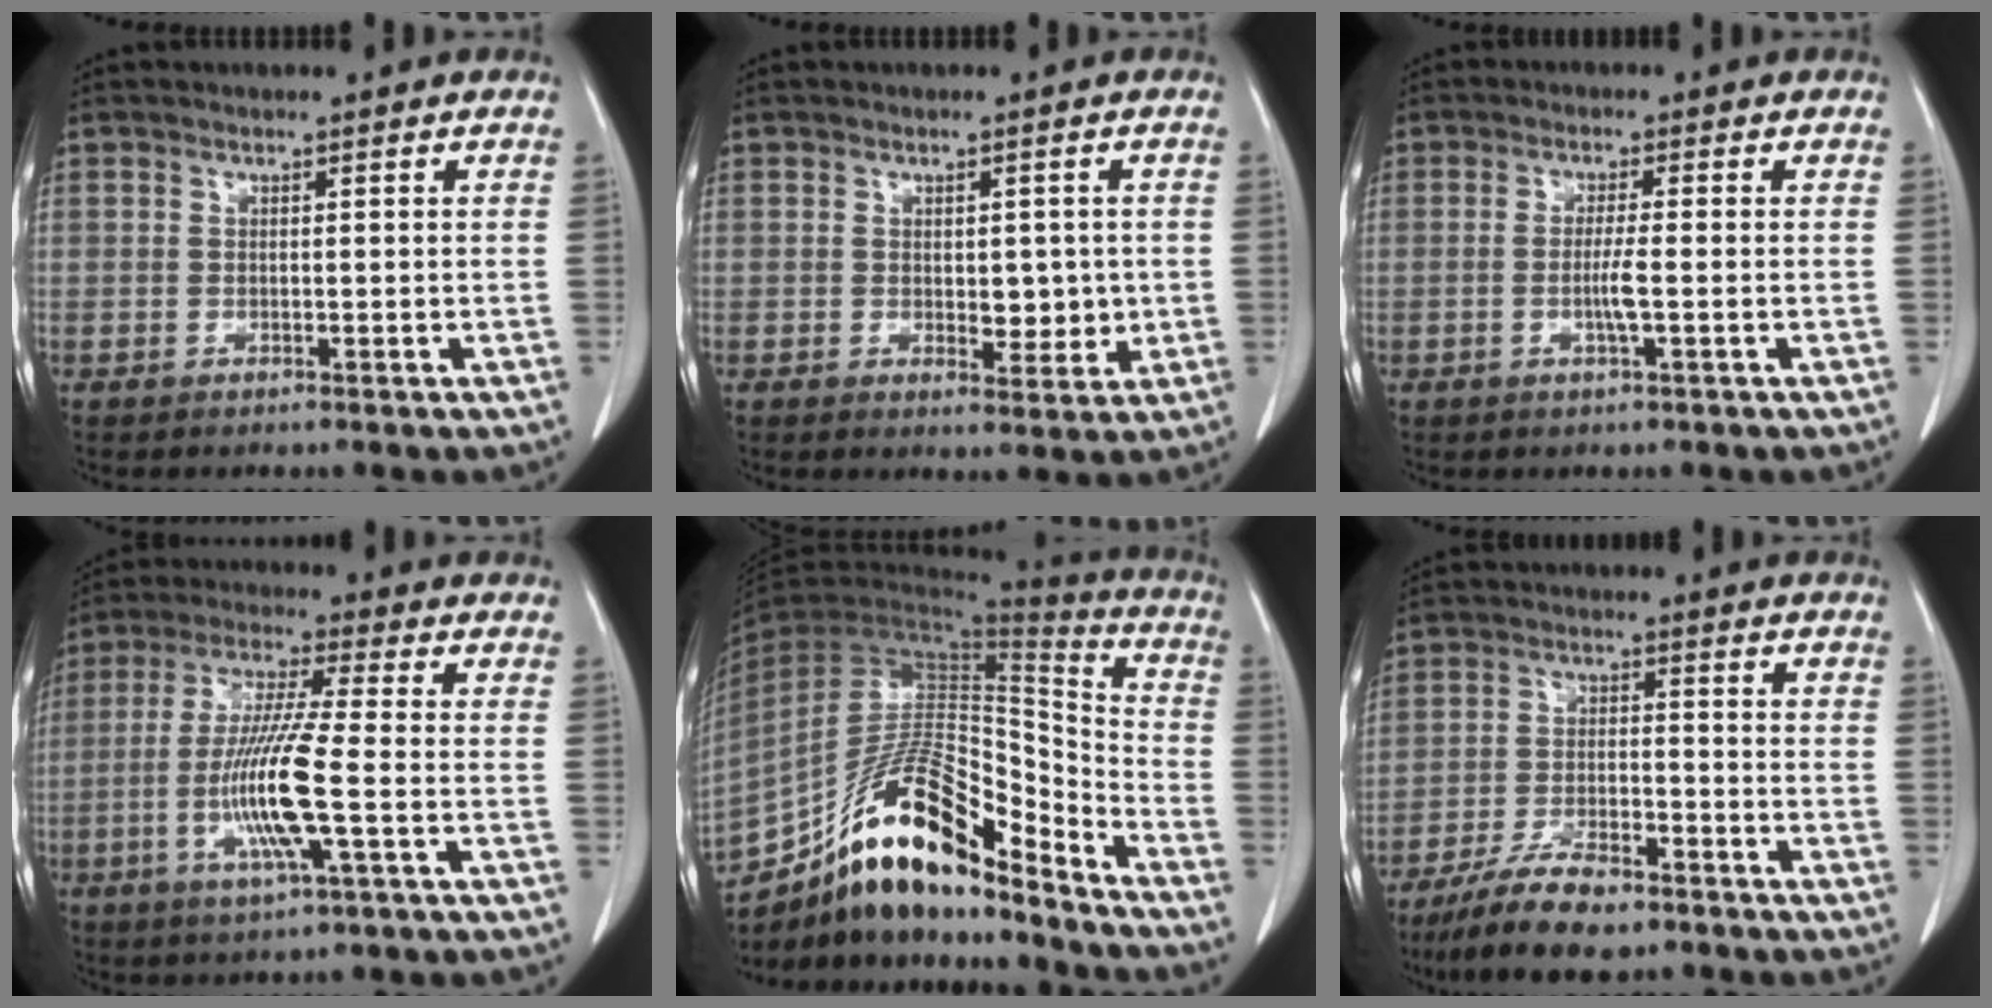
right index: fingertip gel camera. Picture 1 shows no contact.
{"total": 4.5, "force": [-0.2, 2.4, 3.8], "torque": [-0.044, -0.006, 0.005]}
{"total": 4.4, "force": [-1.0, 0.0, 4.3], "torque": [-0.085, -0.006, -0.020]}
{"total": 12.0, "force": [-2.9, 0.0, 11.7], "torque": [-0.236, -0.012, -0.062]}
{"total": 21.5, "force": [-15.7, 5.7, 13.6], "torque": [-0.250, 0.017, -0.274]}
{"total": 10.4, "force": [-8.2, 2.5, 5.8], "torque": [-0.108, -0.018, -0.145]}